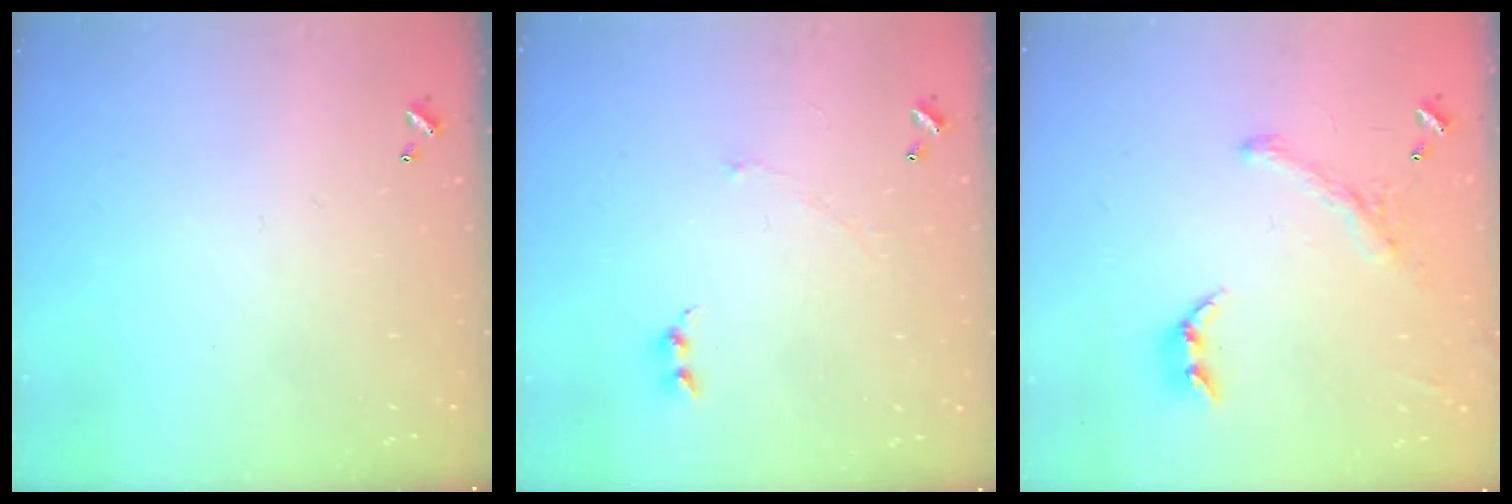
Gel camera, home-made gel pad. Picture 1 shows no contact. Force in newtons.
{"total": 2.4, "press": 2.3, "slide": 0.7}
{"total": 2.4, "press": 2.0, "slide": 1.3}